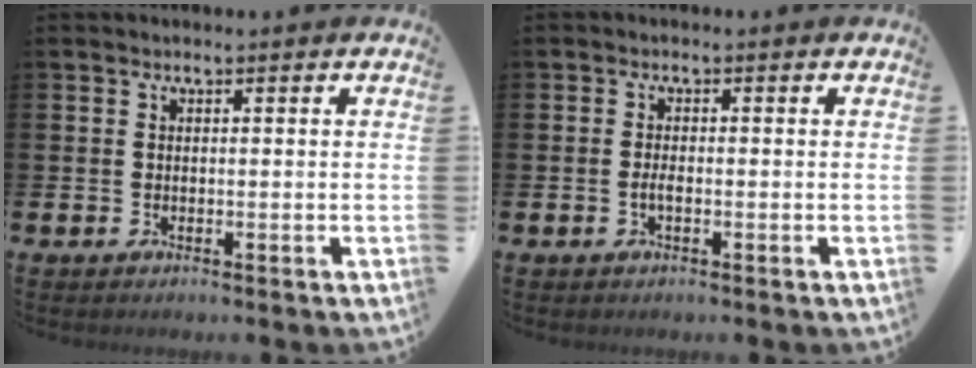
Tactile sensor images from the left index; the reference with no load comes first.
{"total": 1.2, "force": [-0.5, 0.4, 1.0], "torque": [-0.024, 0.002, -0.009]}